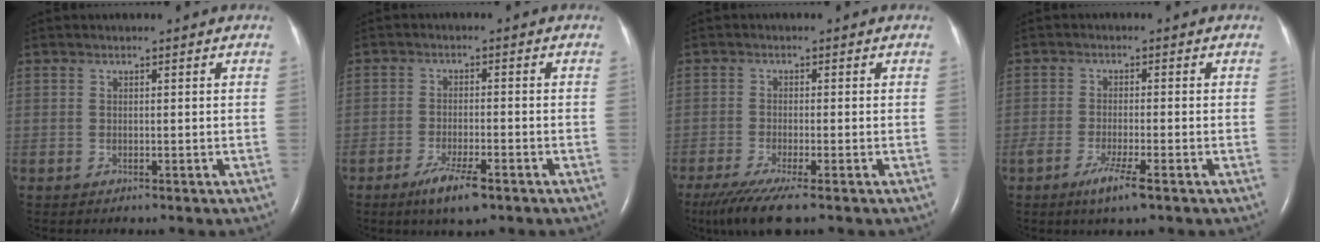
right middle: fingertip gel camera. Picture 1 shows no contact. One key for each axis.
{"total": 5.7, "fx": -3.6, "fy": 0.9, "fz": 4.3, "tx": -0.088, "ty": -0.010, "tz": -0.060}
{"total": 7.0, "fx": -4.9, "fy": 0.4, "fz": 4.9, "tx": -0.087, "ty": -0.019, "tz": -0.084}
{"total": 4.5, "fx": -2.7, "fy": 0.1, "fz": 3.6, "tx": -0.072, "ty": -0.011, "tz": -0.049}